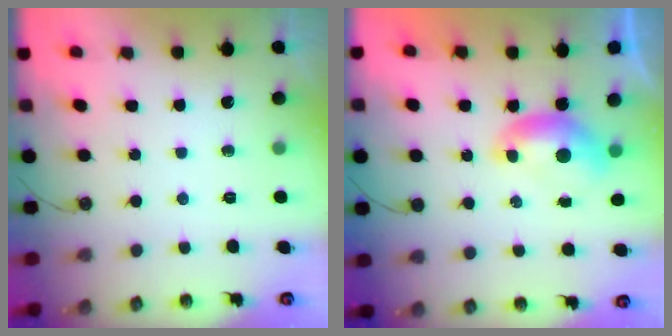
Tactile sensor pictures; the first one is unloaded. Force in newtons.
{"total": 0.0}